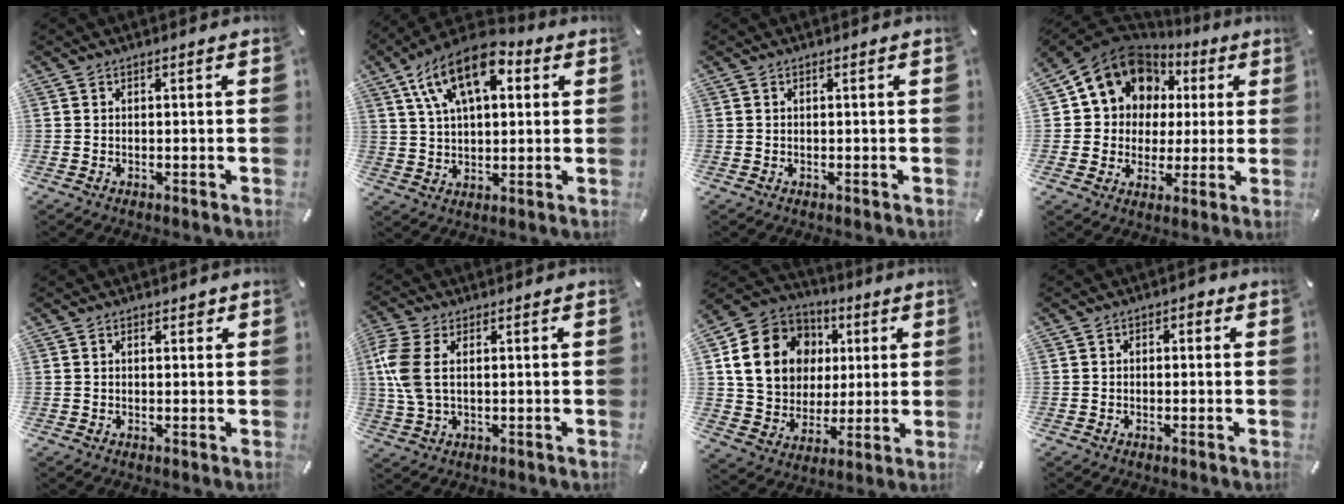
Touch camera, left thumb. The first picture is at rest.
{"total": 15.5, "force": [6.8, 8.3, 11.2], "torque": [-0.218, -0.012, 0.119]}
{"total": 0.0}
{"total": 13.1, "force": [5.7, 11.3, 3.5], "torque": [-0.070, -0.039, 0.109]}
{"total": 1.7, "force": [0.8, 1.1, 1.1], "torque": [-0.016, 0.001, 0.011]}
{"total": 7.9, "force": [1.6, 4.0, 6.6], "torque": [-0.168, -0.008, 0.023]}
{"total": 17.3, "force": [3.9, 14.9, 8.0], "torque": [-0.154, 0.001, 0.079]}
{"total": 1.6, "force": [-0.2, 1.3, 1.0], "torque": [-0.012, 0.005, -0.008]}